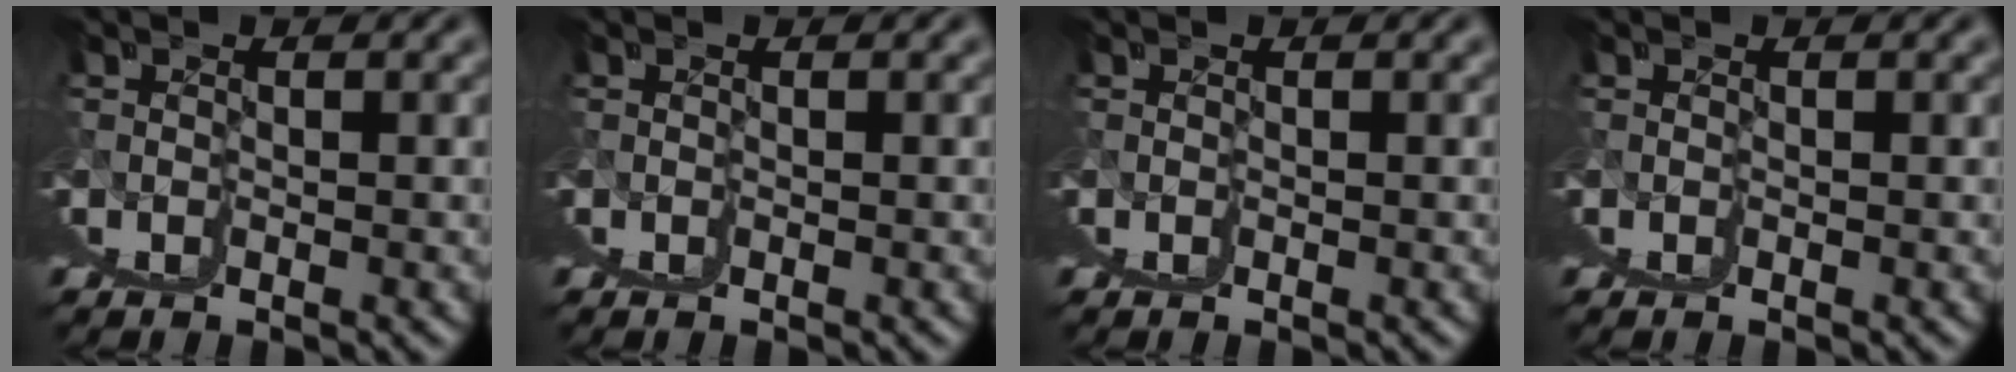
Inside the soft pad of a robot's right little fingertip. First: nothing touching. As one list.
[{"total": 0.0}, {"total": 0.0}, {"total": 0.0}]